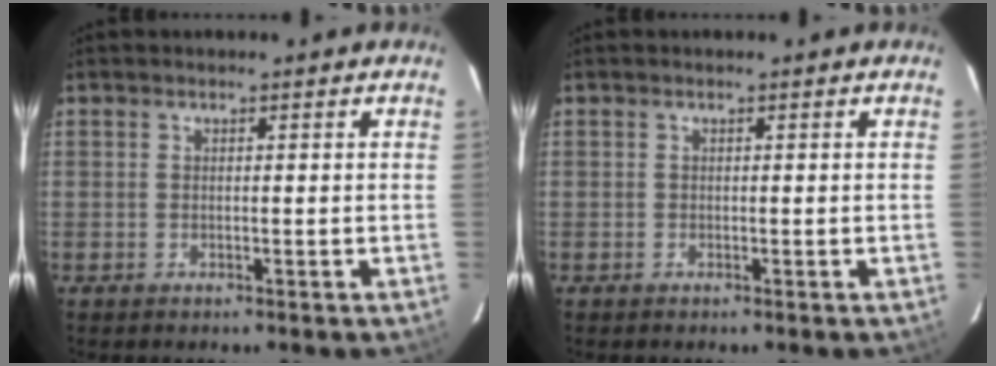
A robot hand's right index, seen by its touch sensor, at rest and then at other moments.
{"total": 0.0}